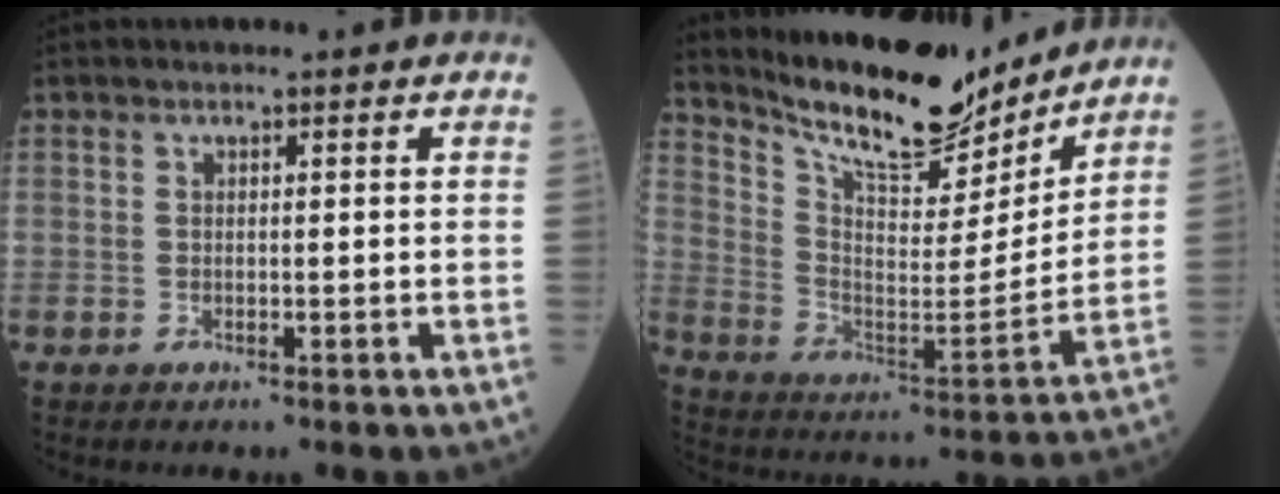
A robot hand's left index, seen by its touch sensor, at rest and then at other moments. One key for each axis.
{"total": 16.7, "fx": 15.1, "fy": 3.5, "fz": 6.4, "tx": -0.124, "ty": -0.018, "tz": 0.253}